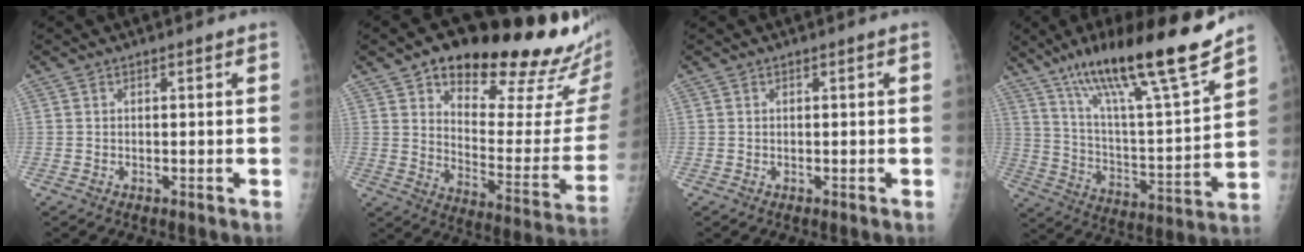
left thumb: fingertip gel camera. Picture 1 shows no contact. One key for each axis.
{"total": 25.4, "fx": 18.6, "fy": 7.8, "fz": 15.5, "tx": -0.167, "ty": -0.100, "tz": 0.261}
{"total": 0.0}
{"total": 24.2, "fx": 17.2, "fy": 3.2, "fz": 16.8, "tx": -0.257, "ty": -0.069, "tz": 0.292}